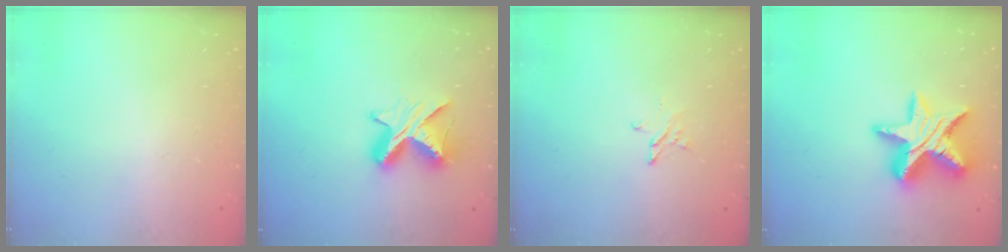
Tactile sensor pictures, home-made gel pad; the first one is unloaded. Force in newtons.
{"total": 9.8, "press": 9.8, "slide": 0.6}
{"total": 2.2, "press": 2.2, "slide": 0.2}
{"total": 17.9, "press": 17.9, "slide": 1.4}